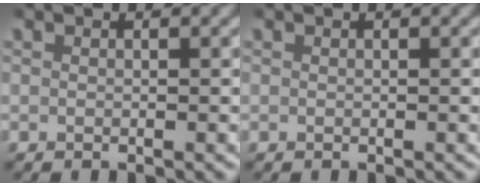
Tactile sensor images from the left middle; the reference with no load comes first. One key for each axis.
{"total": 0.0}